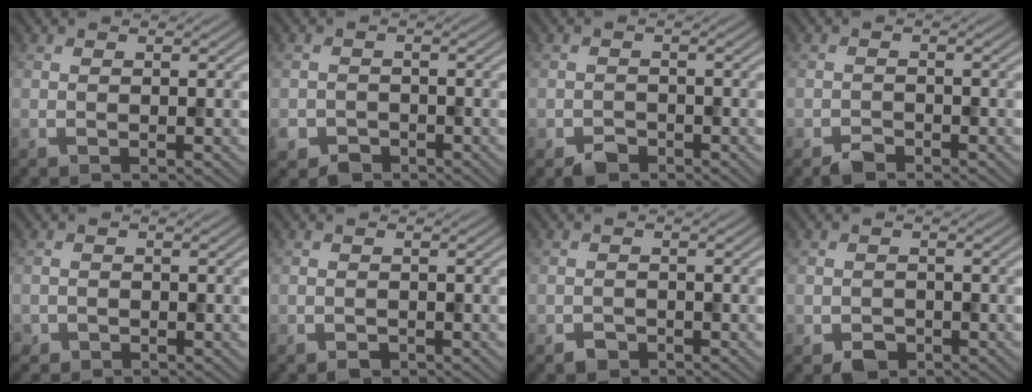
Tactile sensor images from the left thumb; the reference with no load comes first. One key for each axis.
{"total": 3.5, "fx": -2.3, "fy": 2.4, "fz": 1.0, "tx": -0.022, "ty": -0.010, "tz": -0.048}
{"total": 2.2, "fx": -1.7, "fy": 1.3, "fz": 0.6, "tx": -0.007, "ty": -0.001, "tz": -0.036}
{"total": 1.8, "fx": -1.5, "fy": 0.9, "fz": 0.5, "tx": -0.006, "ty": 0.000, "tz": -0.032}
{"total": 1.1, "fx": -0.7, "fy": 0.8, "fz": 0.0, "tx": 0.005, "ty": -0.003, "tz": -0.017}
{"total": 1.1, "fx": -0.8, "fy": 0.7, "fz": 0.3, "tx": -0.004, "ty": -0.004, "tz": -0.017}
{"total": 1.5, "fx": -1.2, "fy": 0.9, "fz": 0.3, "tx": -0.003, "ty": 0.000, "tz": -0.025}
{"total": 2.2, "fx": -1.4, "fy": 1.6, "fz": 0.7, "tx": -0.010, "ty": -0.005, "tz": -0.030}